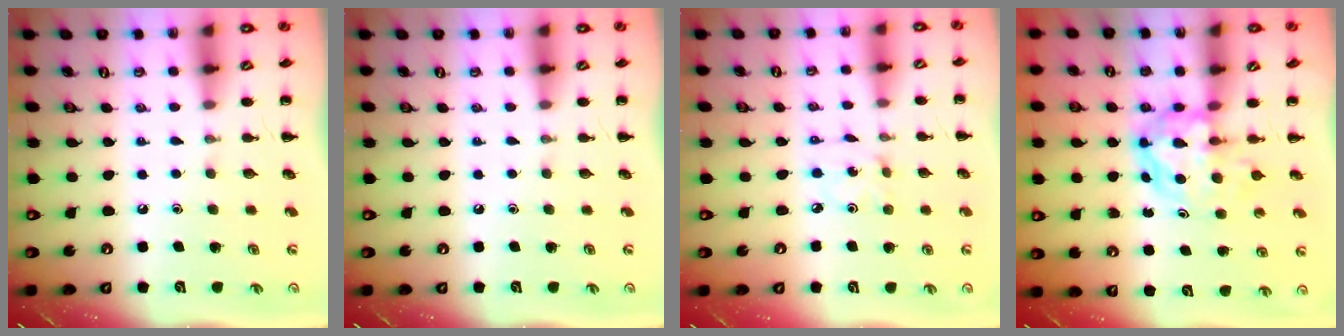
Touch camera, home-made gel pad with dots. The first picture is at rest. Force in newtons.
{"total": 0.0}
{"total": 1.5, "press": 1.4, "slide": 0.5}
{"total": 5.3, "press": 5.2, "slide": 1.2}